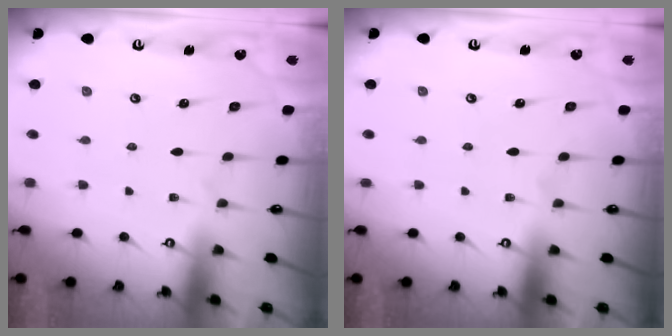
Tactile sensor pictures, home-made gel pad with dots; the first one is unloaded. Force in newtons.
{"total": 0.0}